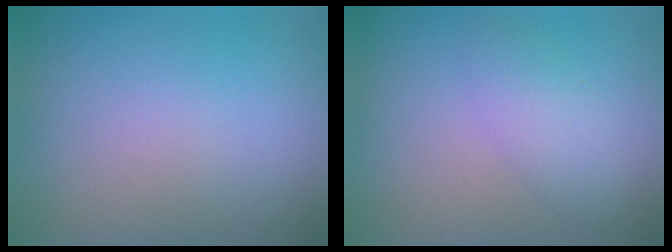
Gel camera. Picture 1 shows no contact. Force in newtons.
{"total": 2.5, "press": 2.5, "slide": 0.1}